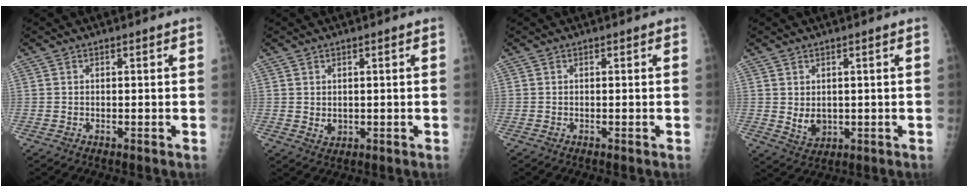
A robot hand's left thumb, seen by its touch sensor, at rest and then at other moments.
{"total": 2.1, "force": [0.2, 1.5, 1.5], "torque": [-0.018, -0.007, 0.011]}
{"total": 0.0}
{"total": 4.2, "force": [0.3, 3.1, 2.8], "torque": [-0.032, -0.012, 0.019]}